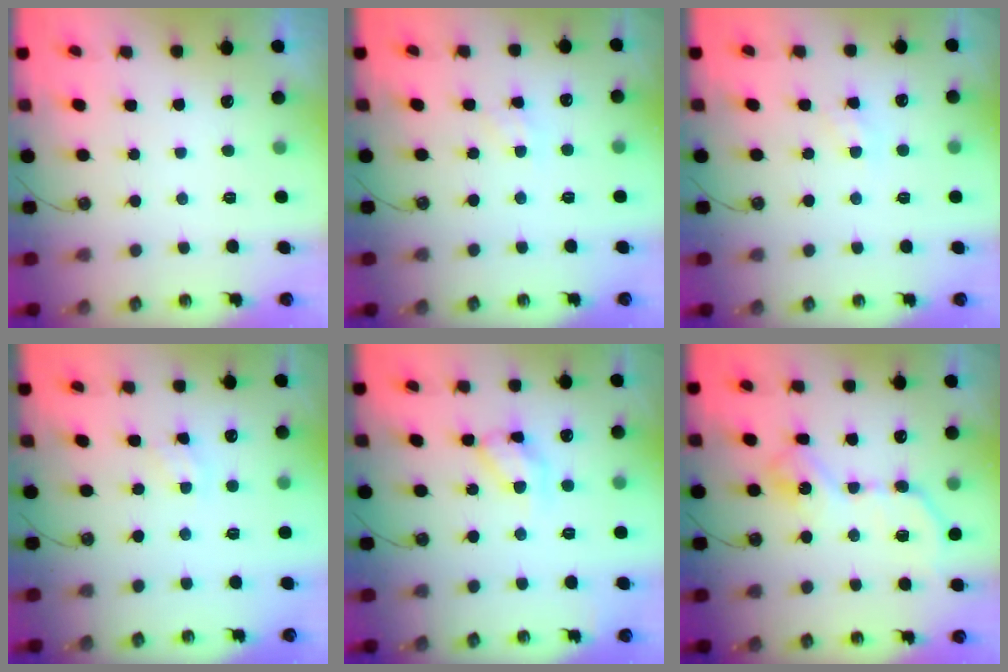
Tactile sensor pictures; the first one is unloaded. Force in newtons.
{"total": 1.3, "press": 1.3, "slide": 0.2}
{"total": 7.1, "press": 7.1, "slide": 0.9}
{"total": 2.4, "press": 2.3, "slide": 0.4}
{"total": 10.6, "press": 10.5, "slide": 0.9}
{"total": 11.8, "press": 11.8, "slide": 0.2}